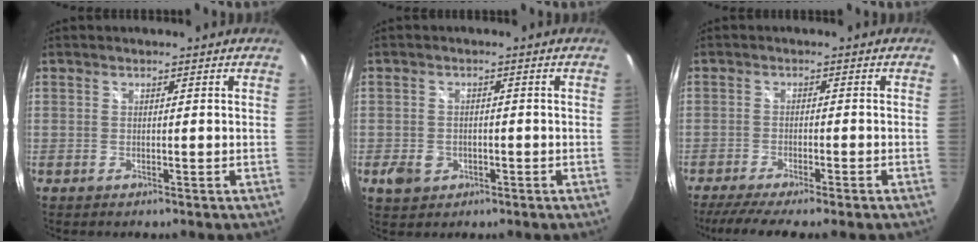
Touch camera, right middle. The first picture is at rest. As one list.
[{"total": 4.4, "force": [-1.8, 3.5, 2.0], "torque": [-0.052, 0.001, -0.024]}, {"total": 8.8, "force": [-7.2, -0.1, 5.1], "torque": [-0.105, -0.027, -0.112]}]